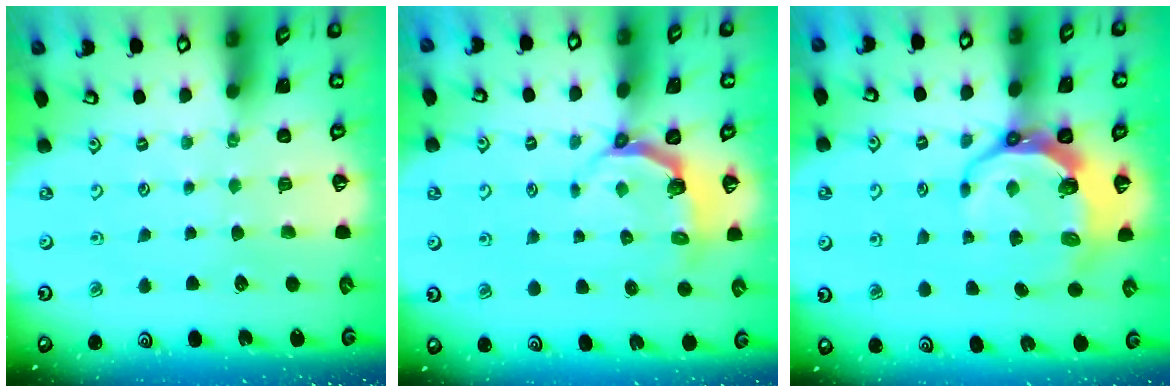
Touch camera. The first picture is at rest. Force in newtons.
{"total": 4.3, "press": 2.9, "slide": 3.1}
{"total": 9.6, "press": 8.7, "slide": 4.0}